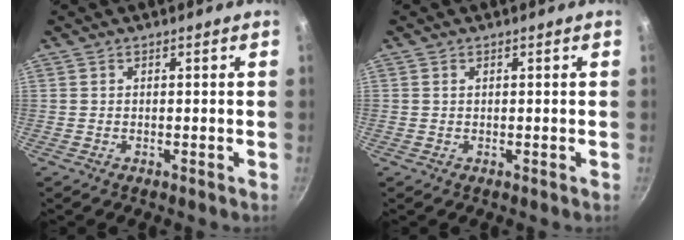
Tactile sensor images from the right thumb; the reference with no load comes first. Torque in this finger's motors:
{"motor_torque": [-0.13, -0.34, 0.12, 0.43, -0.04]}